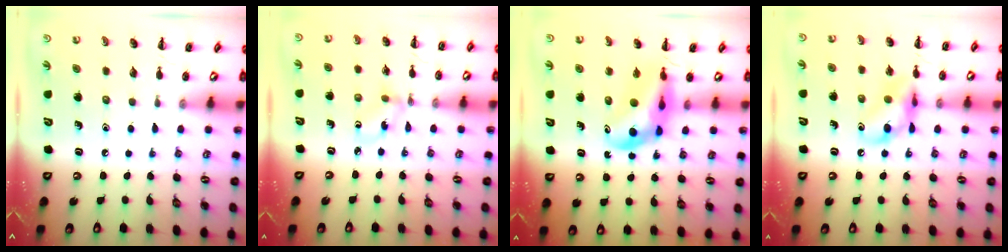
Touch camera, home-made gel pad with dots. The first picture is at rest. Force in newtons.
{"total": 1.7, "press": 1.6, "slide": 0.7}
{"total": 8.5, "press": 8.1, "slide": 2.6}
{"total": 12.5, "press": 12.3, "slide": 2.1}